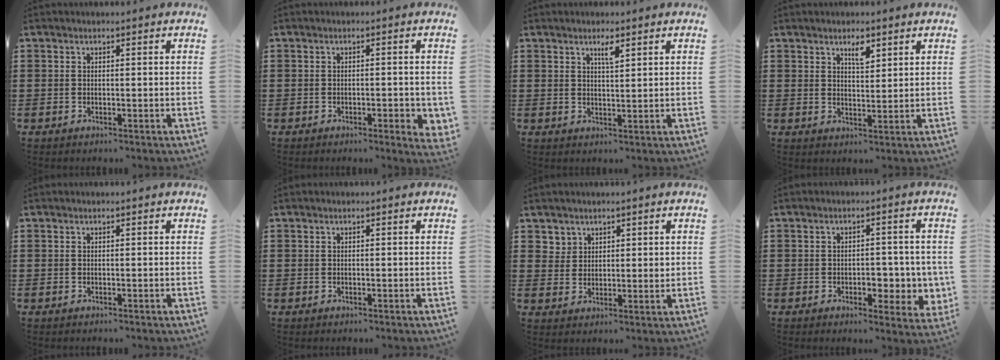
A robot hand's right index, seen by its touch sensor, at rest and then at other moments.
{"total": 2.0, "force": [-0.8, 0.5, 1.8], "torque": [-0.030, -0.001, -0.013]}
{"total": 2.4, "force": [1.4, 0.4, 1.8], "torque": [-0.031, -0.001, 0.022]}
{"total": 3.1, "force": [2.0, 1.0, 2.1], "torque": [-0.029, -0.001, 0.032]}
{"total": 0.0}
{"total": 0.0}
{"total": 3.3, "force": [2.4, 2.2, 0.5], "torque": [-0.013, 0.003, 0.045]}
{"total": 5.0, "force": [-0.9, 3.0, 3.9], "torque": [-0.047, -0.002, -0.021]}